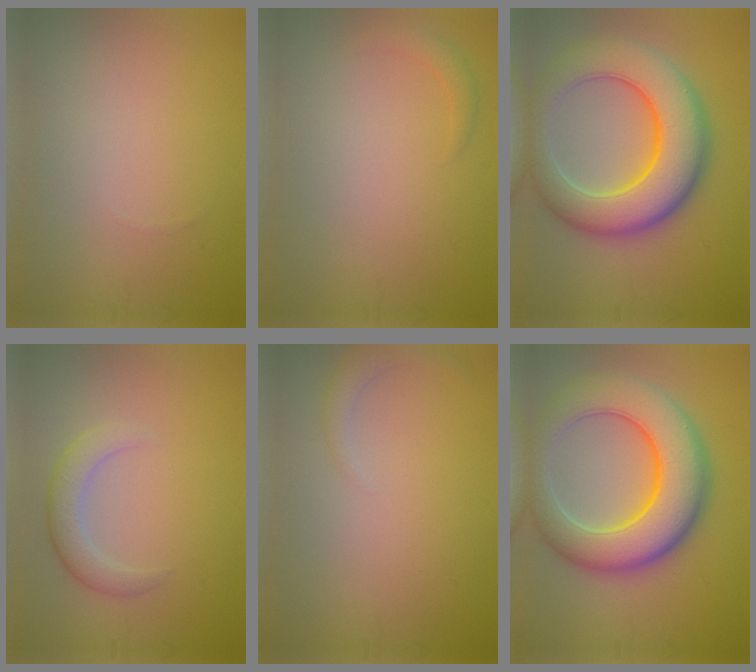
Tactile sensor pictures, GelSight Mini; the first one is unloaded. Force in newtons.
{"total": 1.2, "press": 1.2, "slide": 0.1}
{"total": 10.8, "press": 10.8, "slide": 0.4}
{"total": 2.9, "press": 2.9, "slide": 0.2}
{"total": 1.5, "press": 1.5, "slide": 0.1}
{"total": 10.8, "press": 10.8, "slide": 0.4}